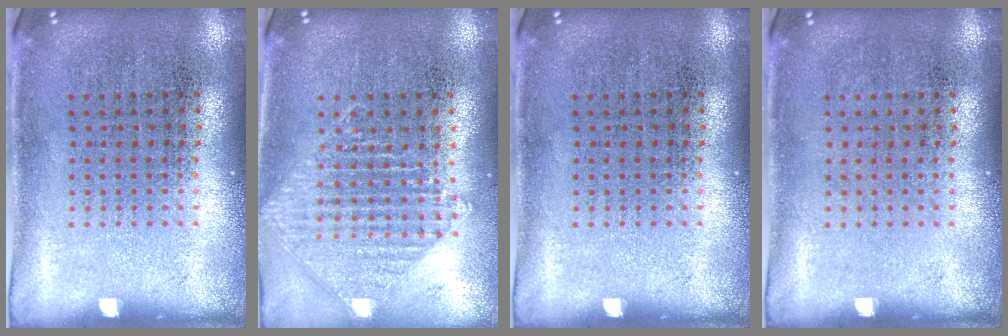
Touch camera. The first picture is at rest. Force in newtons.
{"total": 1.0, "press": 1.0, "slide": 0.1}
{"total": 0.0}
{"total": 0.0}